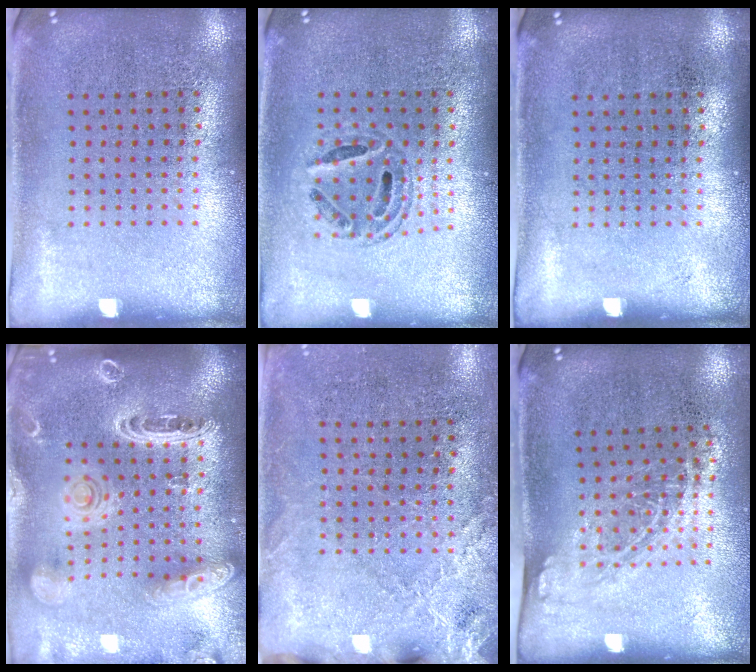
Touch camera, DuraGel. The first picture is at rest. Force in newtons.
{"total": 0.7, "press": 0.7, "slide": 0.2}
{"total": 0.0}
{"total": 2.8, "press": 2.4, "slide": 1.5}
{"total": 2.6, "press": 2.4, "slide": 1.0}
{"total": 1.3, "press": 1.0, "slide": 0.9}